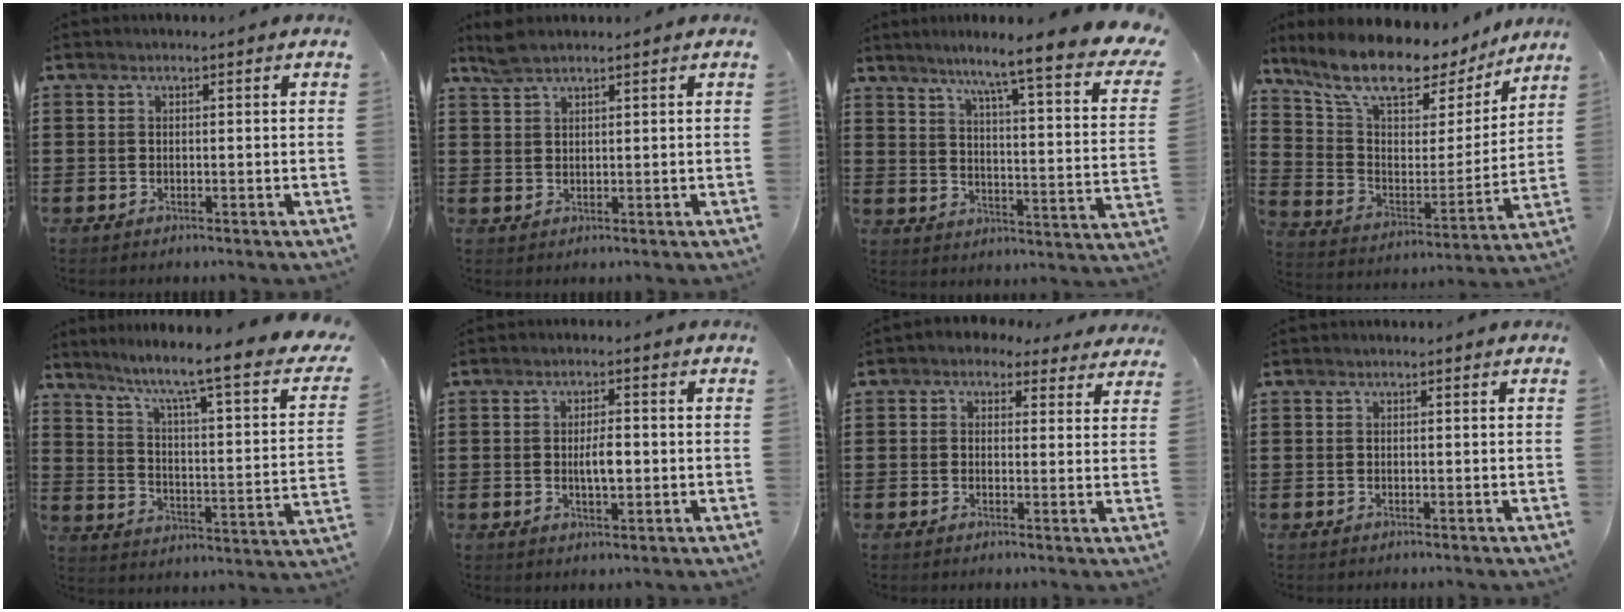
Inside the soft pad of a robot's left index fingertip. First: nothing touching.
{"total": 2.4, "force": [2.0, 0.5, 1.3], "torque": [-0.029, 0.002, 0.038]}
{"total": 8.1, "force": [6.3, -0.8, 5.0], "torque": [-0.101, -0.062, 0.090]}
{"total": 11.5, "force": [9.7, 3.1, 5.4], "torque": [-0.134, -0.065, 0.163]}
{"total": 6.2, "force": [4.4, -0.4, 4.3], "torque": [-0.105, -0.047, 0.058]}
{"total": 3.9, "force": [-0.1, 1.3, 3.7], "torque": [-0.061, -0.001, -0.006]}
{"total": 2.2, "force": [1.5, 1.4, 0.7], "torque": [-0.014, 0.001, 0.025]}
{"total": 0.0}